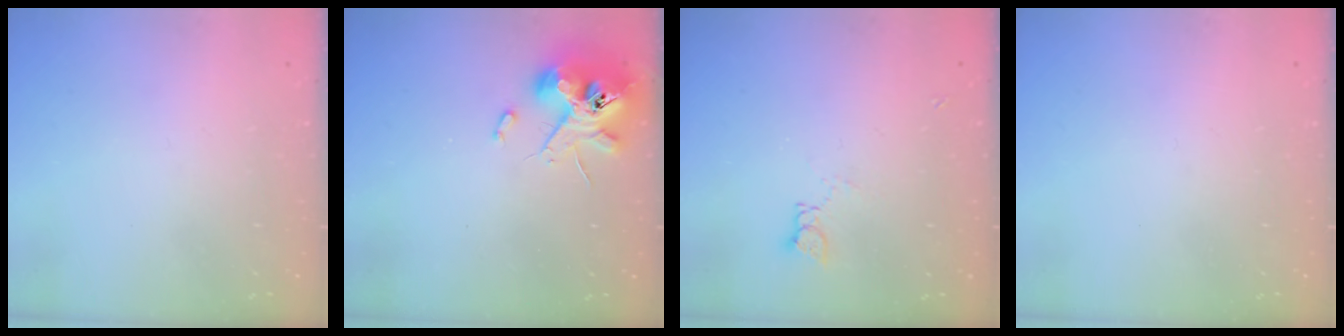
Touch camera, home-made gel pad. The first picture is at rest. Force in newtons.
{"total": 13.4, "press": 13.2, "slide": 1.8}
{"total": 2.8, "press": 2.8, "slide": 0.4}
{"total": 0.0}